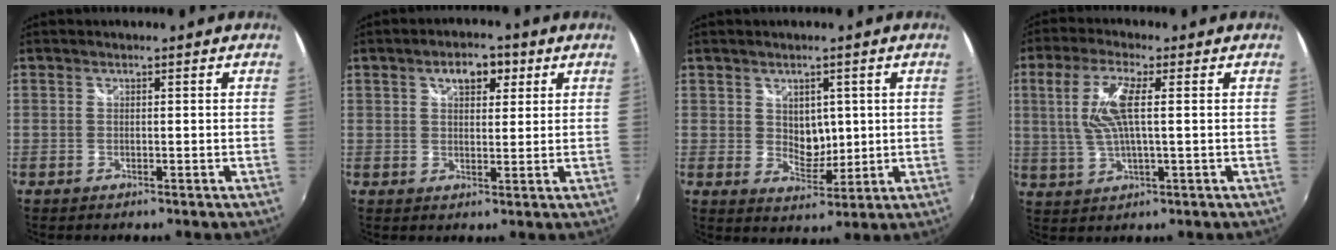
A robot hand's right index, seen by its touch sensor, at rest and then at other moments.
{"total": 5.6, "force": [2.6, 3.3, 3.7], "torque": [-0.056, 0.015, 0.041]}
{"total": 5.2, "force": [1.4, 3.9, 3.1], "torque": [-0.041, -0.004, 0.029]}
{"total": 8.4, "force": [1.2, 1.9, 8.1], "torque": [-0.166, 0.005, 0.028]}